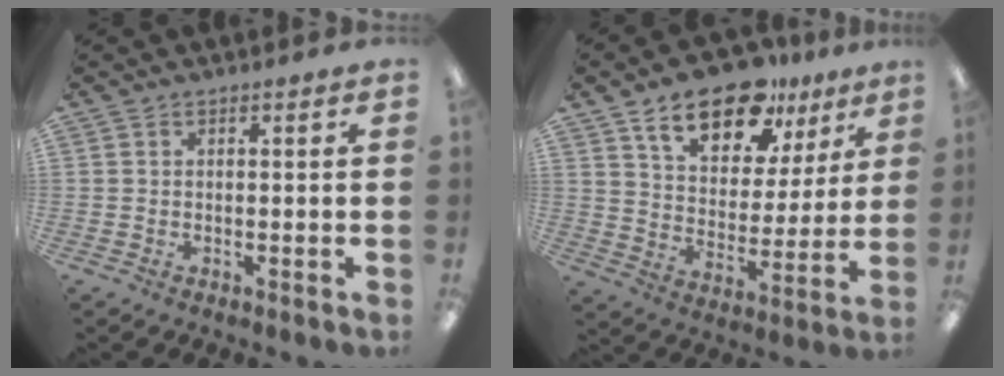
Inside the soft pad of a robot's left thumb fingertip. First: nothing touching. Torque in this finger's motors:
{"motor_torque": [0.36, 0.48, 1.28, -1.49, 0.07]}